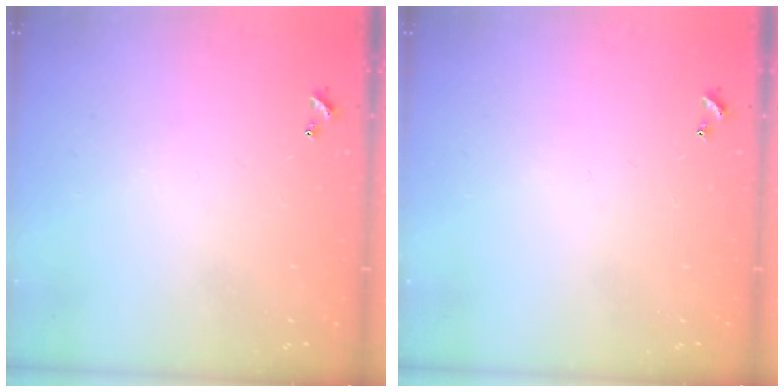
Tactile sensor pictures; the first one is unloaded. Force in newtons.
{"total": 0.0}